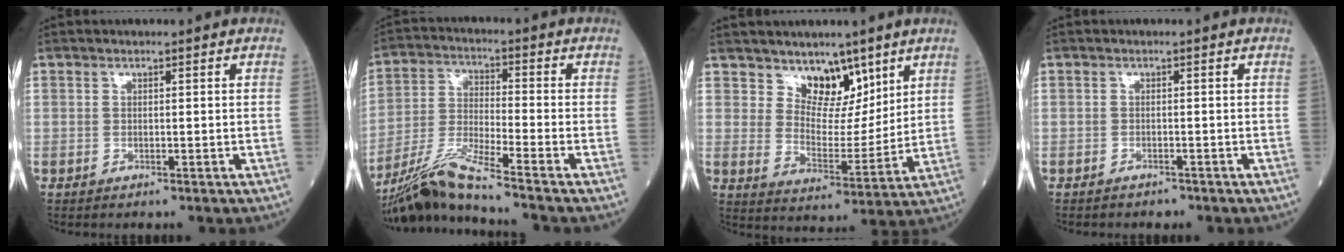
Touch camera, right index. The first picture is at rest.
{"total": 9.8, "force": [-8.4, -1.9, 4.8], "torque": [-0.102, -0.022, -0.161]}
{"total": 7.7, "force": [5.5, 4.2, 3.2], "torque": [-0.041, -0.009, 0.100]}
{"total": 1.5, "force": [-1.3, 0.8, 0.0], "torque": [-0.006, 0.001, -0.020]}